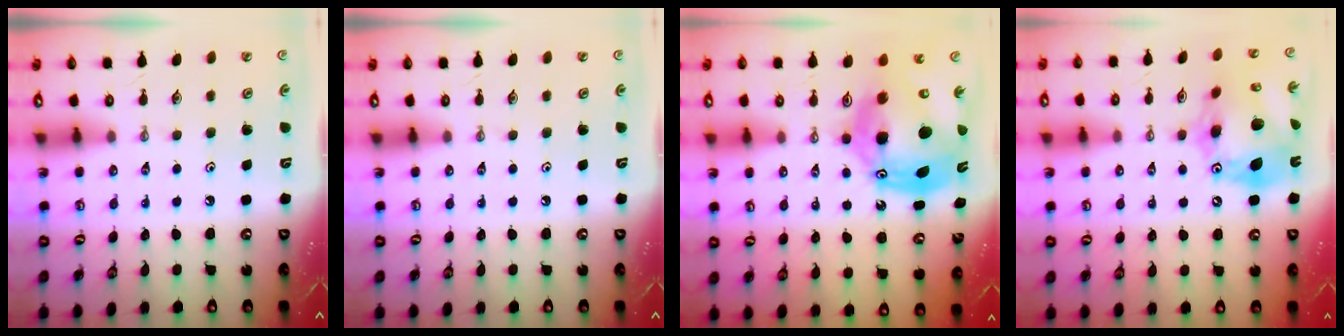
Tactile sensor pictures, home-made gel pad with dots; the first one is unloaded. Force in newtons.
{"total": 0.0}
{"total": 19.1, "press": 19.1, "slide": 1.3}
{"total": 19.4, "press": 19.3, "slide": 2.1}